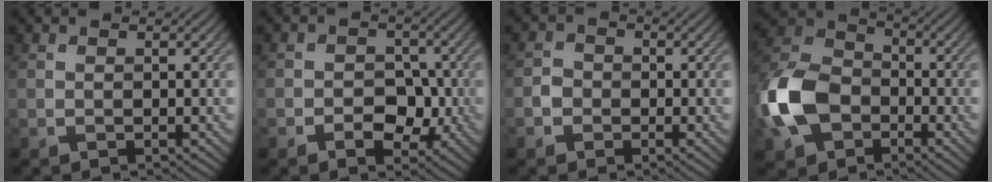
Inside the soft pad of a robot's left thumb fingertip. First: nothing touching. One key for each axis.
{"total": 4.5, "fx": -1.5, "fy": 3.3, "fz": 2.7, "tx": -0.011, "ty": -0.001, "tz": -0.037}
{"total": 1.6, "fx": -0.7, "fy": 1.5, "fz": 0.3, "tx": 0.002, "ty": 0.003, "tz": -0.018}
{"total": 12.8, "fx": -4.1, "fy": 9.1, "fz": 8.0, "tx": -0.212, "ty": -0.008, "tz": -0.099}